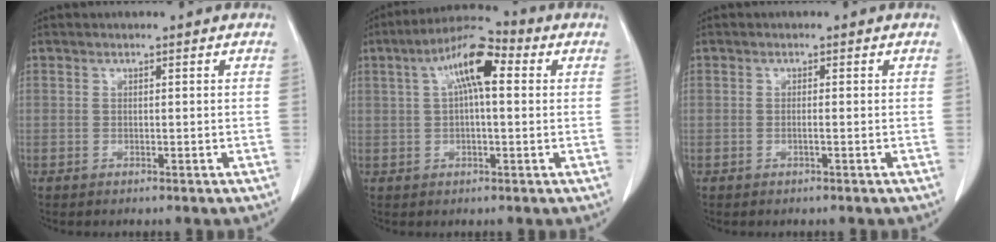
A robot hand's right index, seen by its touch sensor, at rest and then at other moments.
{"total": 9.5, "force": [2.6, 2.6, 8.7], "torque": [-0.161, 0.037, 0.040]}
{"total": 0.8, "force": [-0.2, -0.1, 0.7], "torque": [-0.015, 0.000, -0.004]}